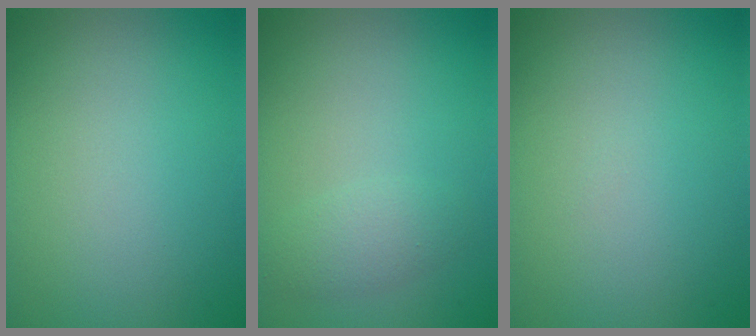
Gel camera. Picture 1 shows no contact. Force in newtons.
{"total": 1.8, "press": 1.8, "slide": 0.1}
{"total": 0.0}